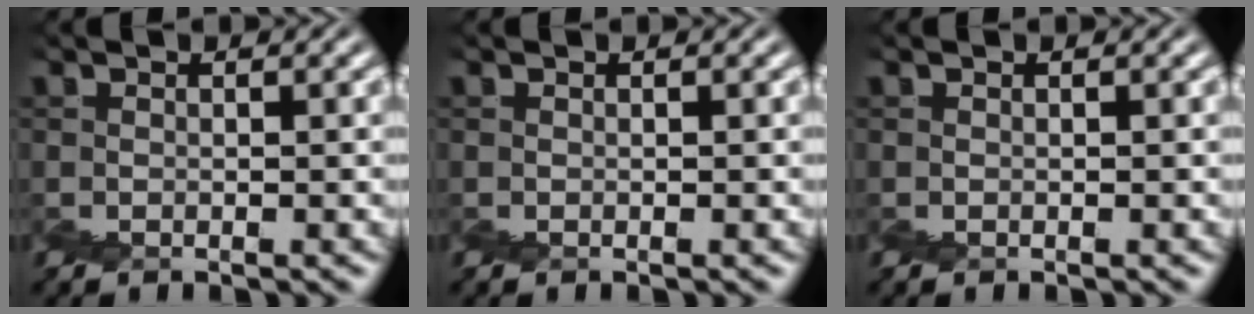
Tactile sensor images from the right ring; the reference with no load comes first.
{"total": 0.0}
{"total": 0.0}